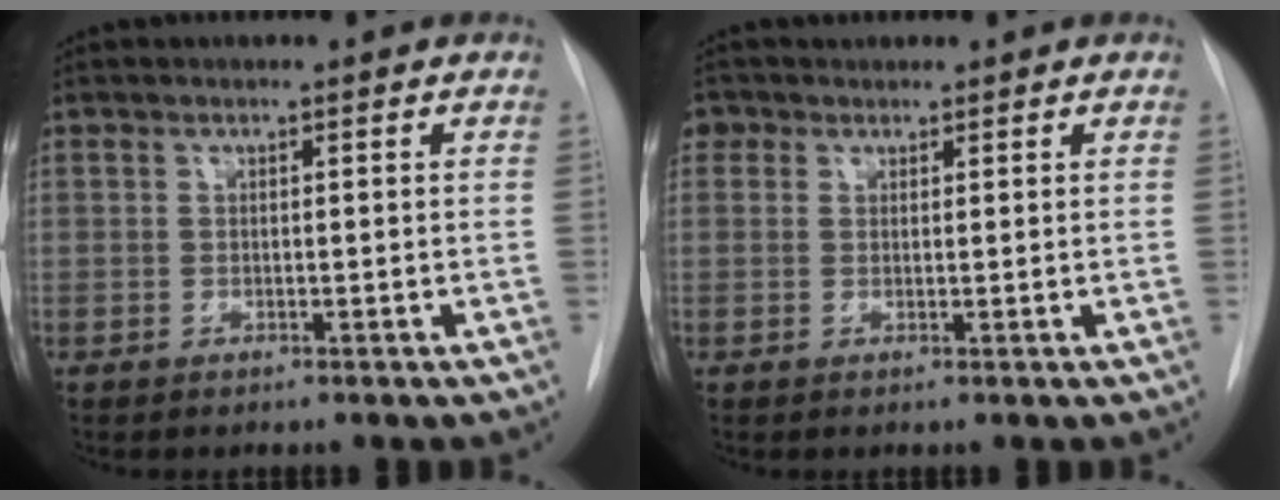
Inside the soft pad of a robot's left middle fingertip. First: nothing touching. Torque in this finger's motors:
{"motor_torque": [-0.04, 0.03, -0.06, -0.01]}